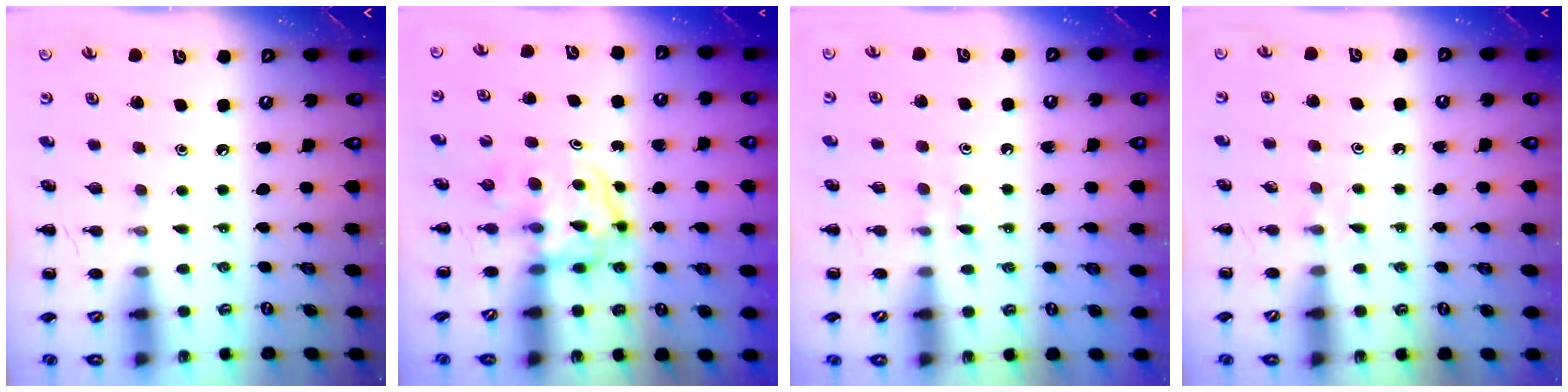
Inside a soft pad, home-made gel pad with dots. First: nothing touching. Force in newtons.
{"total": 3.8, "press": 3.8, "slide": 0.4}
{"total": 3.6, "press": 3.3, "slide": 1.4}
{"total": 2.1, "press": 1.8, "slide": 0.9}